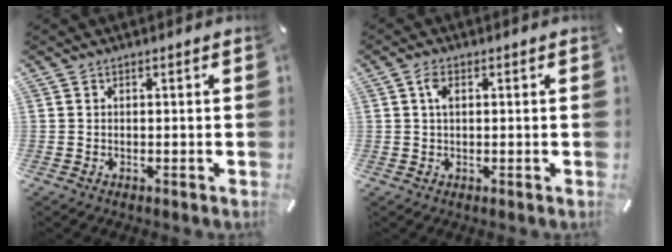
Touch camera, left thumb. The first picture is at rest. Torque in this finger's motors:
{"motor_torque": [0.53, 0.58, 0.36, -0.39, 0.17]}